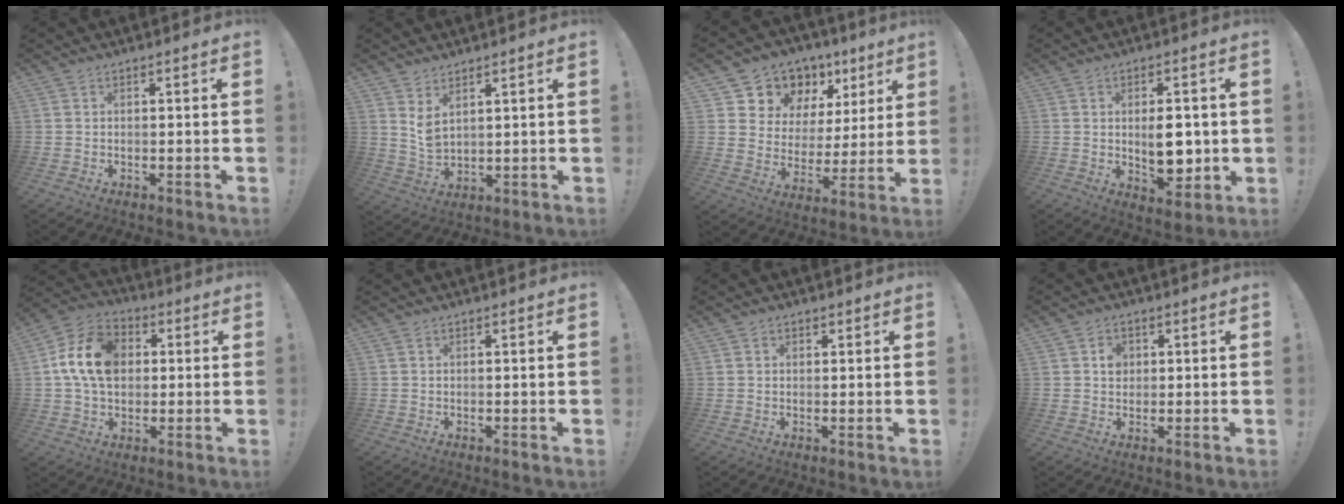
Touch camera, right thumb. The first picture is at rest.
{"total": 5.1, "force": [3.4, 2.1, 3.3], "torque": [-0.063, -0.027, 0.061]}
{"total": 11.6, "force": [8.1, 7.9, 2.4], "torque": [-0.040, -0.072, 0.166]}
{"total": 10.4, "force": [0.0, 5.9, 8.5], "torque": [-0.132, -0.006, 0.002]}
{"total": 16.1, "force": [2.9, 12.0, 10.4], "torque": [-0.176, 0.002, 0.058]}
{"total": 0.0}
{"total": 1.1, "force": [0.7, 0.8, 0.2], "torque": [0.010, -0.005, 0.010]}
{"total": 3.7, "force": [0.7, 3.2, 1.6], "torque": [-0.006, -0.005, 0.007]}